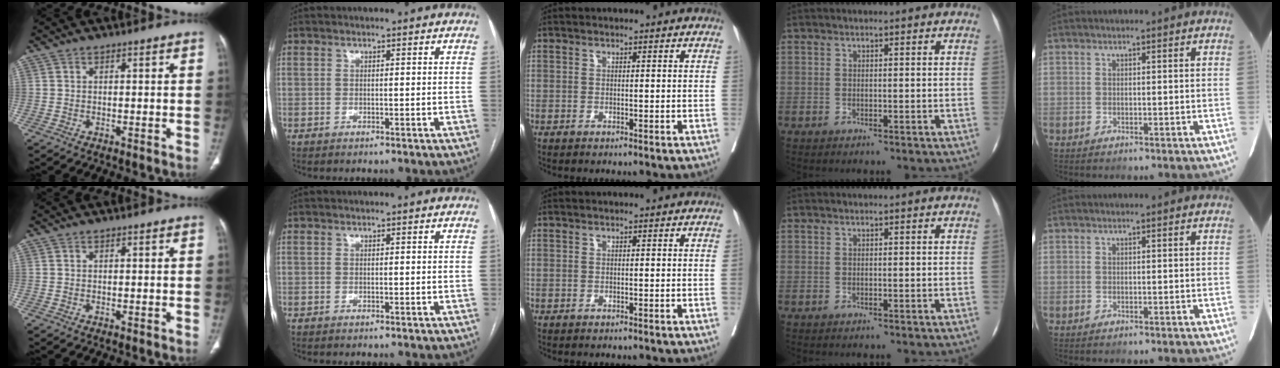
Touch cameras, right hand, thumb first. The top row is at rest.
{}